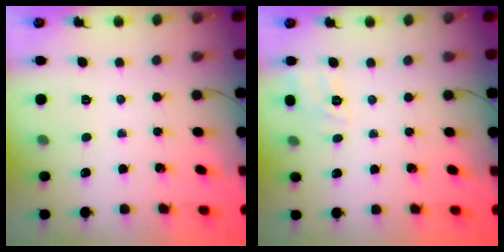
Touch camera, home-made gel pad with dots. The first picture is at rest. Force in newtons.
{"total": 9.8, "press": 9.5, "slide": 2.2}